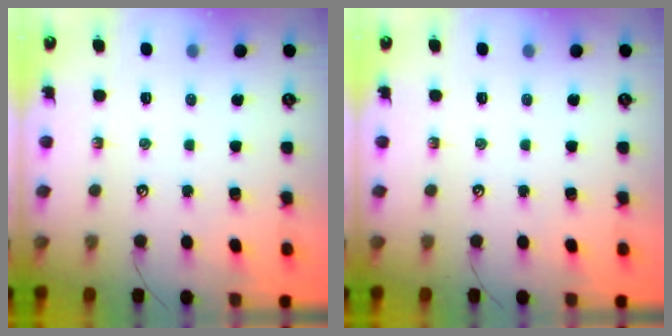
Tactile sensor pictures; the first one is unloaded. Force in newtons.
{"total": 0.0}